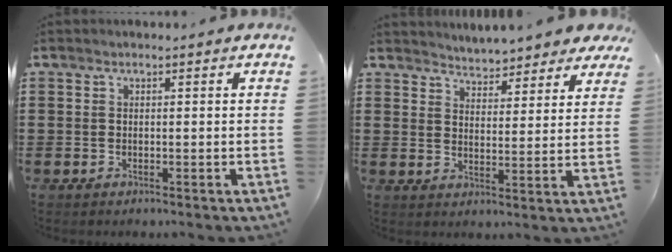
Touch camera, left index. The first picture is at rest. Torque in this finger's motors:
{"motor_torque": [1.11, -1.03, 0.40, 0.09]}